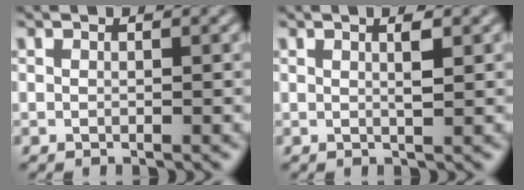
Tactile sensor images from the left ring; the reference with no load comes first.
{"total": 1.2, "force": [0.1, 0.1, 1.1], "torque": [-0.016, 0.001, 0.006]}